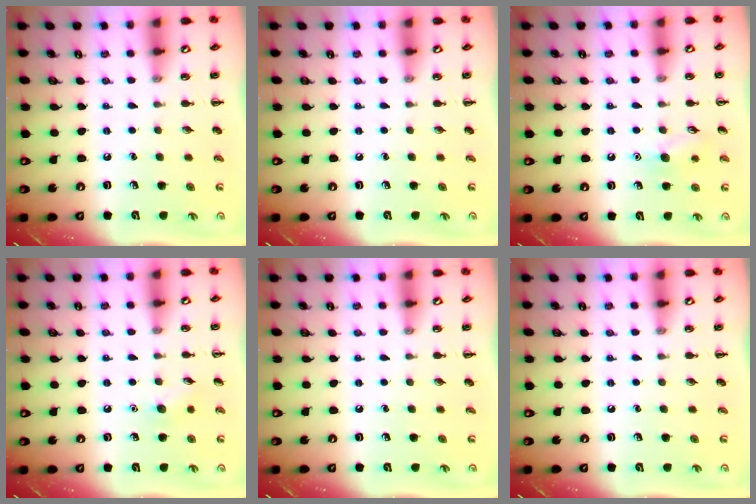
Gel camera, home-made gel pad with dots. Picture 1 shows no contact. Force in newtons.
{"total": 0.0}
{"total": 7.6, "press": 7.5, "slide": 1.5}
{"total": 5.6, "press": 5.4, "slide": 1.5}
{"total": 0.0}
{"total": 0.0}